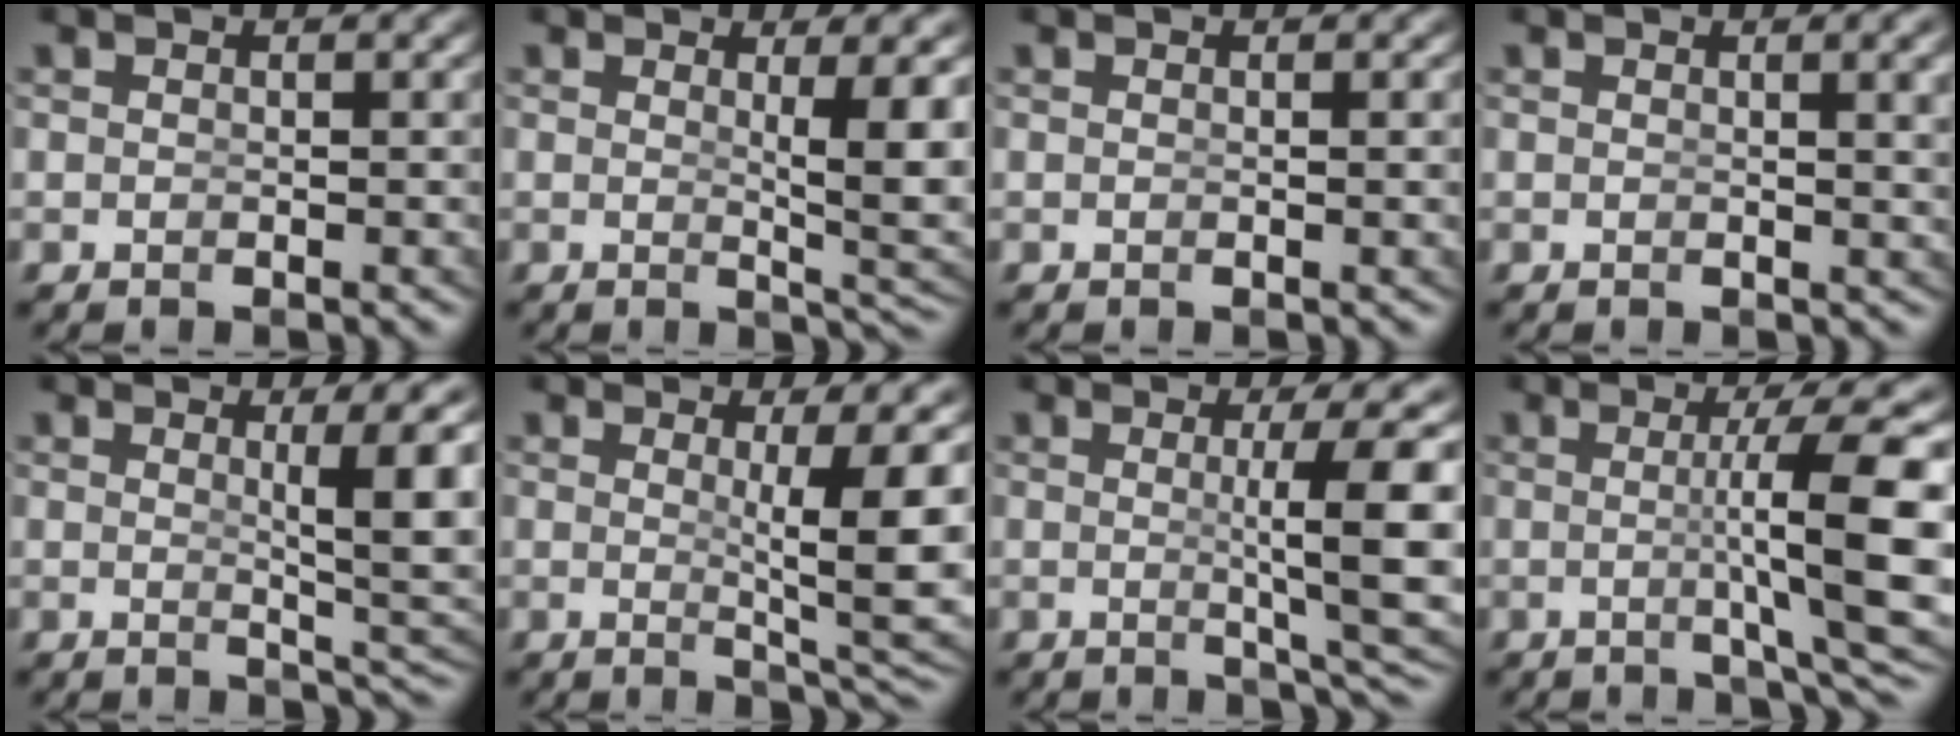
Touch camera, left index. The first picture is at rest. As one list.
[{"total": 4.6, "force": [0.8, 0.3, 4.6], "torque": [-0.057, -0.014, 0.019]}, {"total": 0.0}, {"total": 1.7, "force": [0.7, -0.2, 1.5], "torque": [-0.011, -0.002, 0.011]}, {"total": 5.4, "force": [0.9, 0.7, 5.3], "torque": [-0.063, -0.011, 0.022]}, {"total": 7.0, "force": [0.4, 1.4, 6.8], "torque": [-0.086, -0.025, 0.021]}, {"total": 6.8, "force": [0.2, 0.5, 6.8], "torque": [-0.090, -0.006, 0.009]}, {"total": 8.1, "force": [-0.2, 0.8, 8.0], "torque": [-0.111, -0.008, 0.004]}]